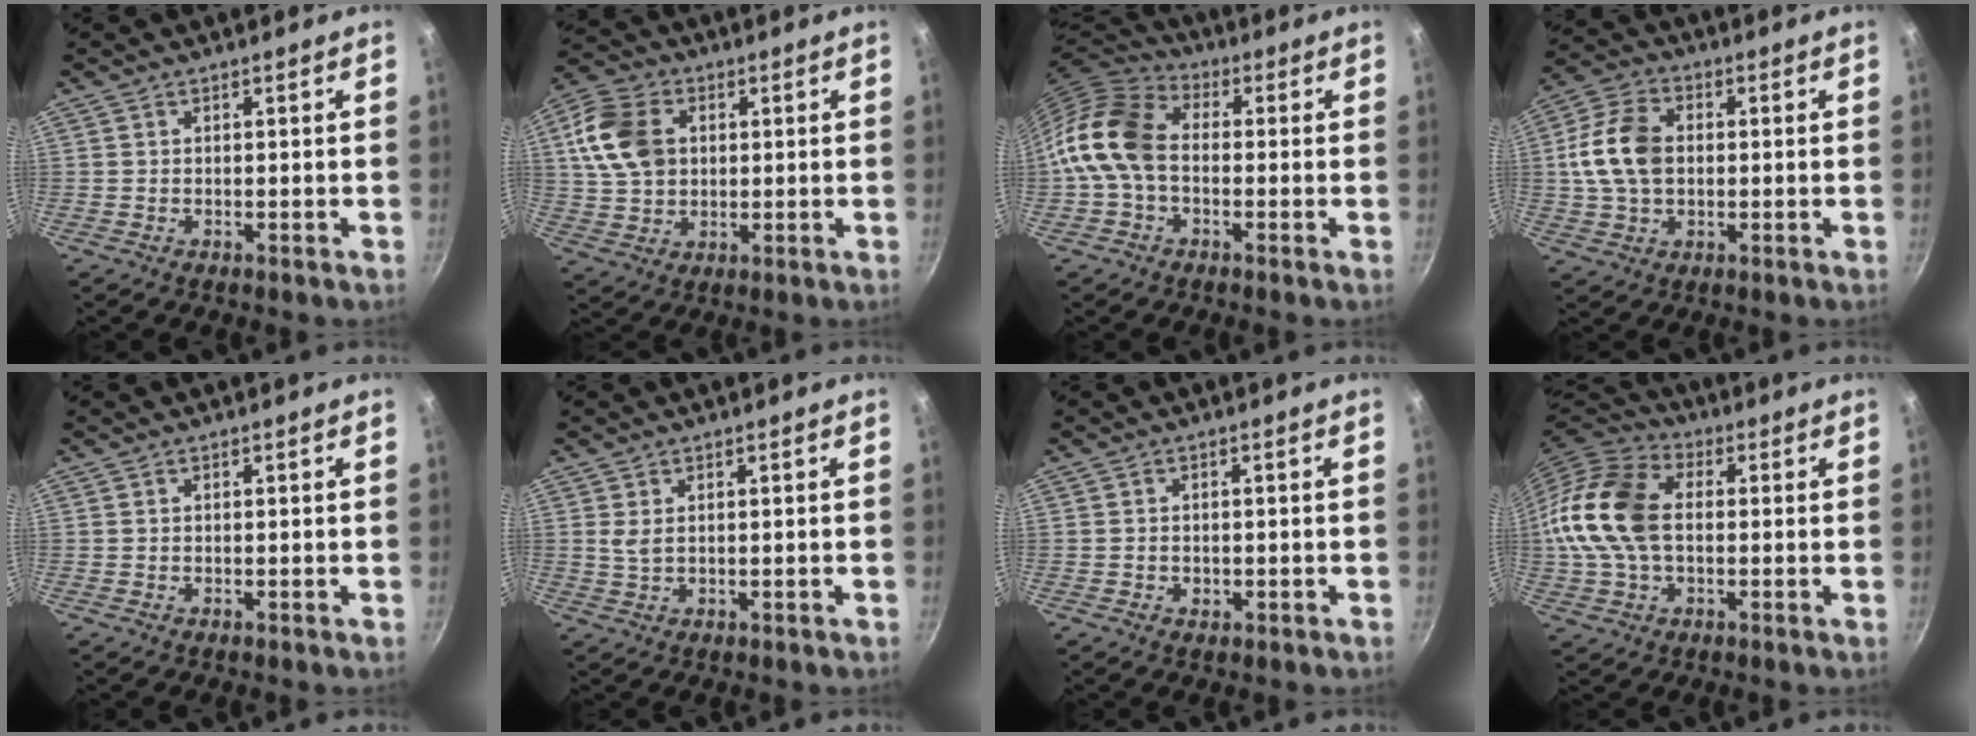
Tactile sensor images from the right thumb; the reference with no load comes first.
{"total": 12.9, "force": [2.6, 9.5, 8.3], "torque": [-0.143, 0.004, 0.042]}
{"total": 13.3, "force": [-1.6, 9.3, 9.4], "torque": [-0.162, 0.035, -0.054]}
{"total": 12.0, "force": [0.7, 8.3, 8.7], "torque": [-0.155, 0.017, 0.005]}
{"total": 0.0}
{"total": 2.1, "force": [0.5, 1.0, 1.7], "torque": [-0.033, -0.005, 0.013]}
{"total": 1.6, "force": [-0.5, 1.2, 0.9], "torque": [-0.013, 0.001, -0.006]}
{"total": 16.6, "force": [0.5, 11.1, 12.4], "torque": [-0.233, 0.029, -0.005]}